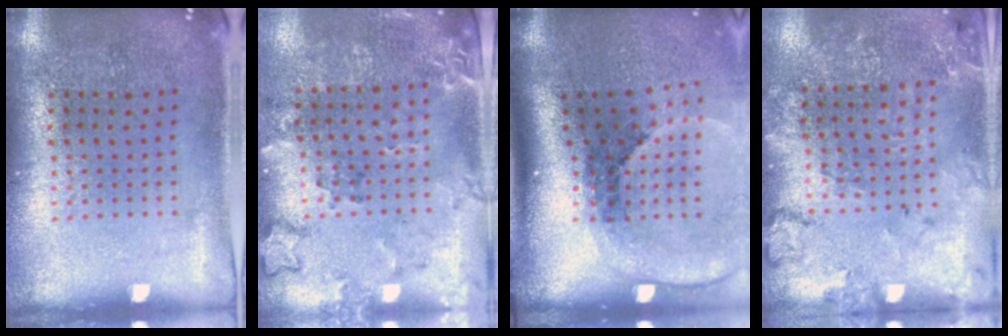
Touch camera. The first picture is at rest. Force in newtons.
{"total": 1.9, "press": 1.6, "slide": 1.1}
{"total": 2.8, "press": 1.8, "slide": 2.1}
{"total": 1.8, "press": 1.7, "slide": 0.4}